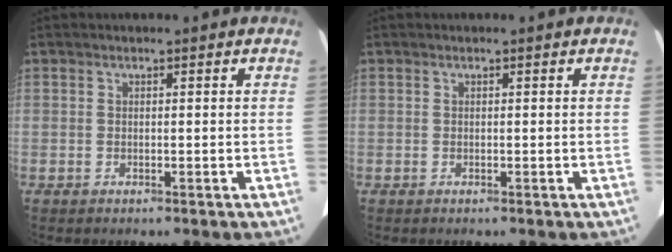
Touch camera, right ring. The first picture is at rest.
{"total": 0.0}